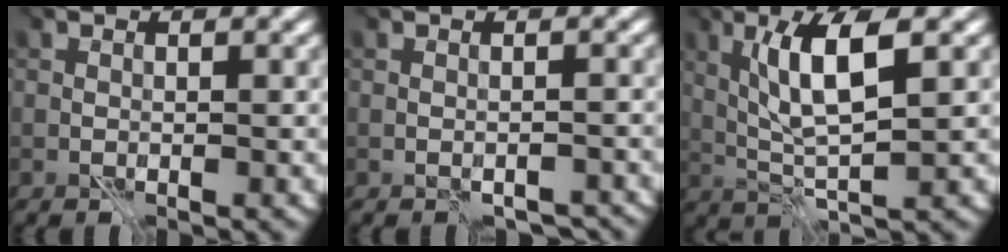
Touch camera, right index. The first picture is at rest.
{"total": 1.0, "force": [-0.8, 0.4, -0.4], "torque": [0.026, 0.000, -0.008]}
{"total": 5.8, "force": [0.8, 0.5, 5.7], "torque": [-0.107, 0.009, 0.031]}